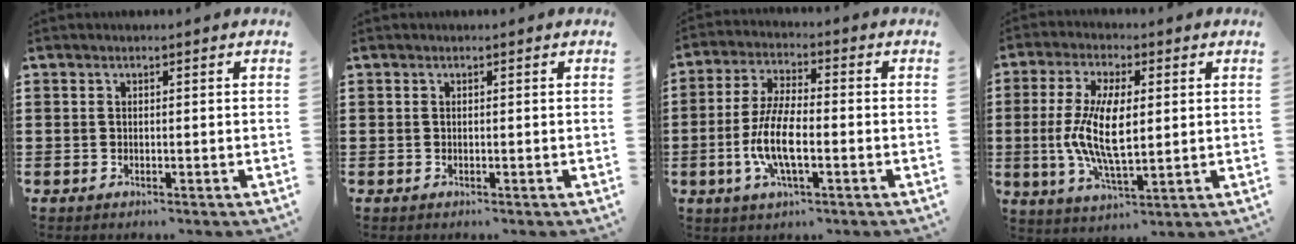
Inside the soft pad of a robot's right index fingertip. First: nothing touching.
{"total": 0.0}
{"total": 8.6, "force": [-2.4, 2.8, 7.8], "torque": [-0.185, -0.017, -0.053]}
{"total": 10.6, "force": [0.1, 4.2, 9.8], "torque": [-0.211, -0.004, -0.002]}